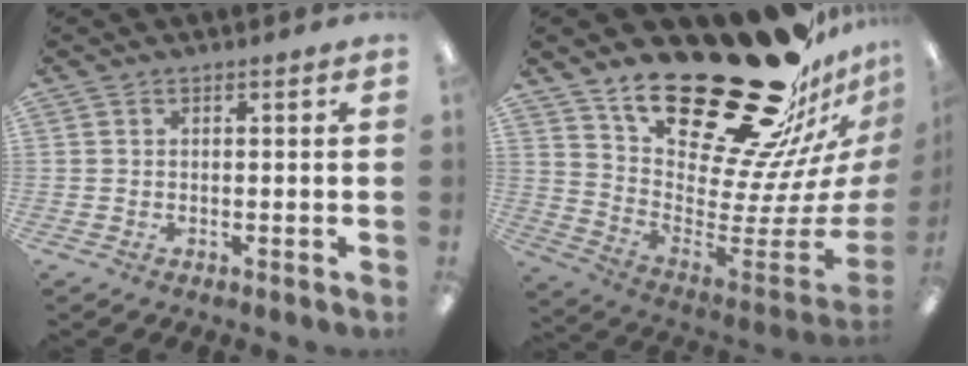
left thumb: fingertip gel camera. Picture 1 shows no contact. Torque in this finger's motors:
{"motor_torque": [0.67, 0.60, 1.48, -1.29, 0.39]}